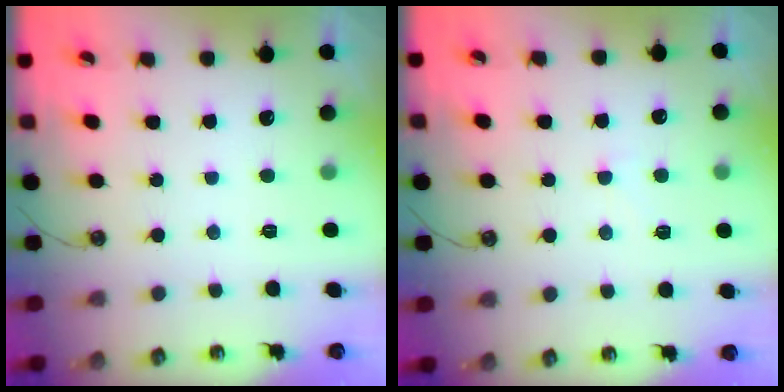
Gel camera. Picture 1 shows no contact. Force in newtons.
{"total": 2.9, "press": 2.7, "slide": 1.1}